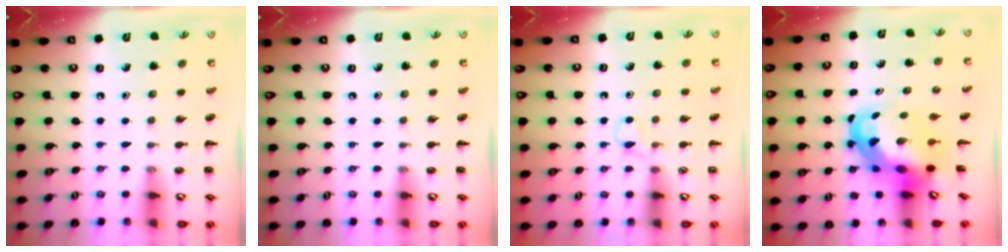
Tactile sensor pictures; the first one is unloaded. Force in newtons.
{"total": 0.0}
{"total": 2.6, "press": 2.5, "slide": 0.9}
{"total": 7.7, "press": 7.3, "slide": 2.2}